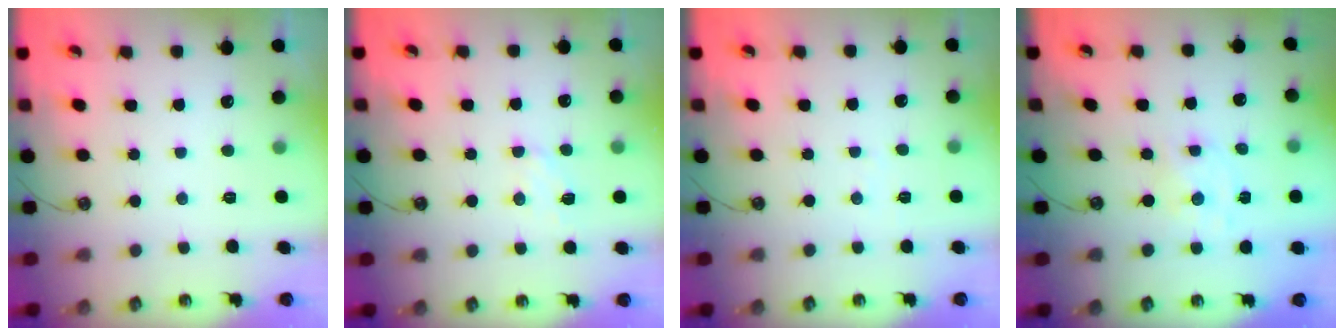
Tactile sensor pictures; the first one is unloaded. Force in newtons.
{"total": 7.1, "press": 7.0, "slide": 0.6}
{"total": 2.8, "press": 2.8, "slide": 0.4}
{"total": 0.9, "press": 0.8, "slide": 0.1}